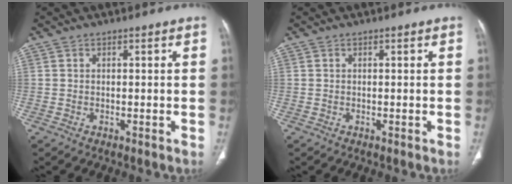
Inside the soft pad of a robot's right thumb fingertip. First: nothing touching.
{"total": 0.0}